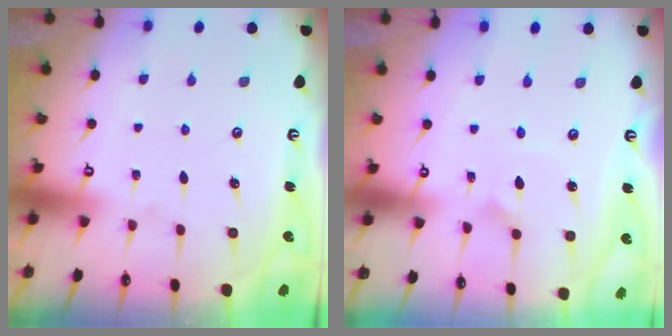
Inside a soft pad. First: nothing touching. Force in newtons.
{"total": 2.4, "press": 2.4, "slide": 0.6}